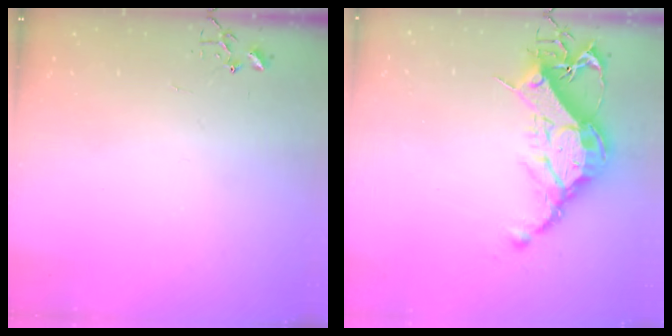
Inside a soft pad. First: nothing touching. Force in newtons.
{"total": 15.5, "press": 15.5, "slide": 1.4}